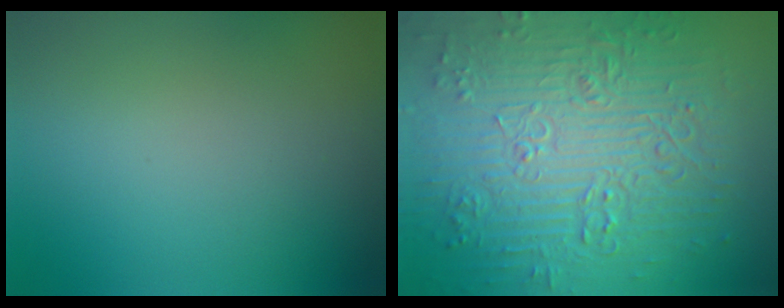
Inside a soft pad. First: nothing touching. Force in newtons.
{"total": 9.5, "press": 6.9, "slide": 6.4}